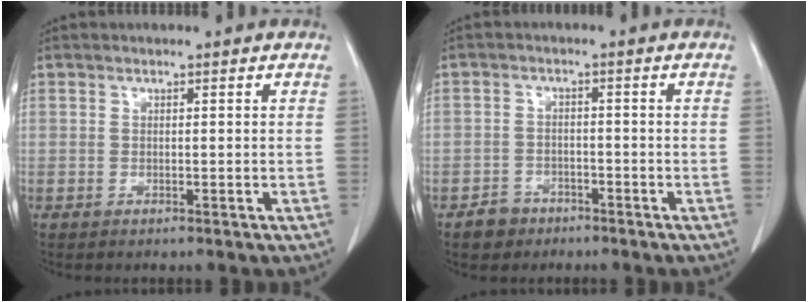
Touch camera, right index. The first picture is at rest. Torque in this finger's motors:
{"motor_torque": [-0.84, 0.48, -1.00, -0.21]}